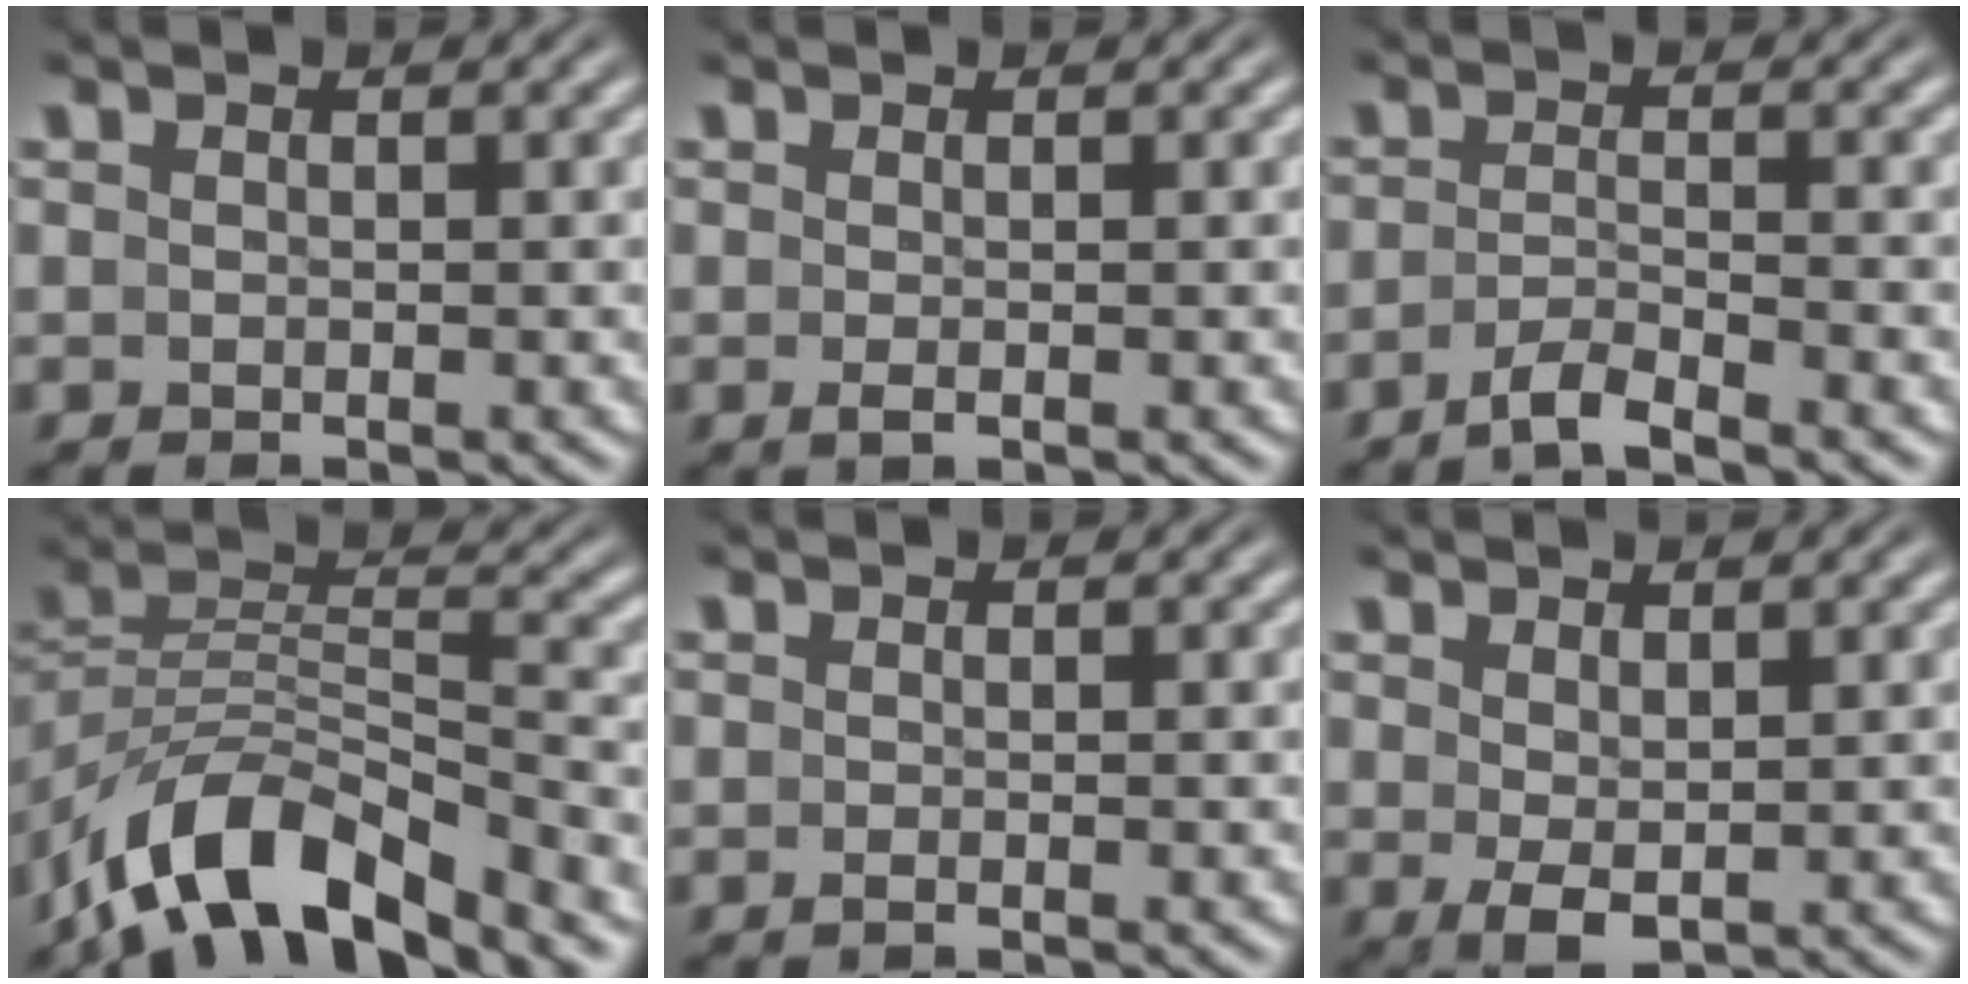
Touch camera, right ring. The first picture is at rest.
{"total": 0.7, "force": [-0.4, -0.1, 0.5], "torque": [-0.013, -0.005, -0.002]}
{"total": 2.6, "force": [-2.4, 0.0, 1.1], "torque": [-0.021, -0.004, -0.040]}
{"total": 9.5, "force": [-5.7, 4.8, 5.8], "torque": [-0.120, -0.039, -0.076]}
{"total": 0.6, "force": [-0.5, -0.1, 0.3], "torque": [-0.006, 0.000, -0.009]}
{"total": 2.4, "force": [-0.5, 1.1, 2.1], "torque": [-0.040, -0.019, 0.012]}